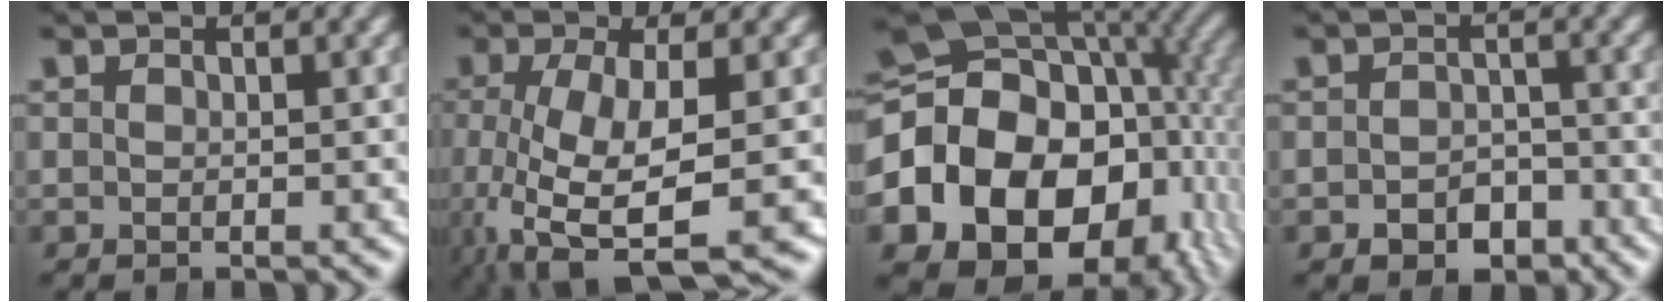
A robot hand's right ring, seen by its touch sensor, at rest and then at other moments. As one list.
[{"total": 9.1, "force": [-3.1, 4.7, 7.1], "torque": [-0.165, -0.053, -0.022]}, {"total": 26.0, "force": [-4.3, 20.6, 15.3], "torque": [-0.305, -0.079, -0.061]}, {"total": 3.7, "force": [-2.9, 2.2, 0.8], "torque": [0.000, -0.014, -0.043]}]